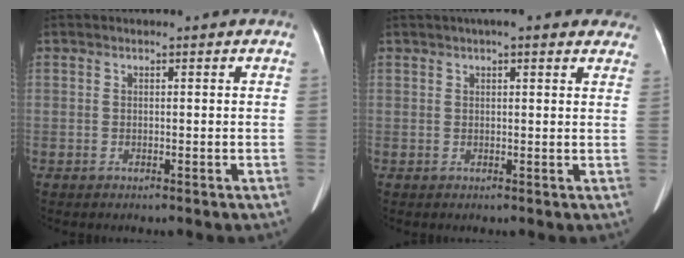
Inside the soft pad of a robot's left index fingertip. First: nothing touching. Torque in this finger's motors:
{"motor_torque": [0.73, -0.84, 0.09, 0.08]}